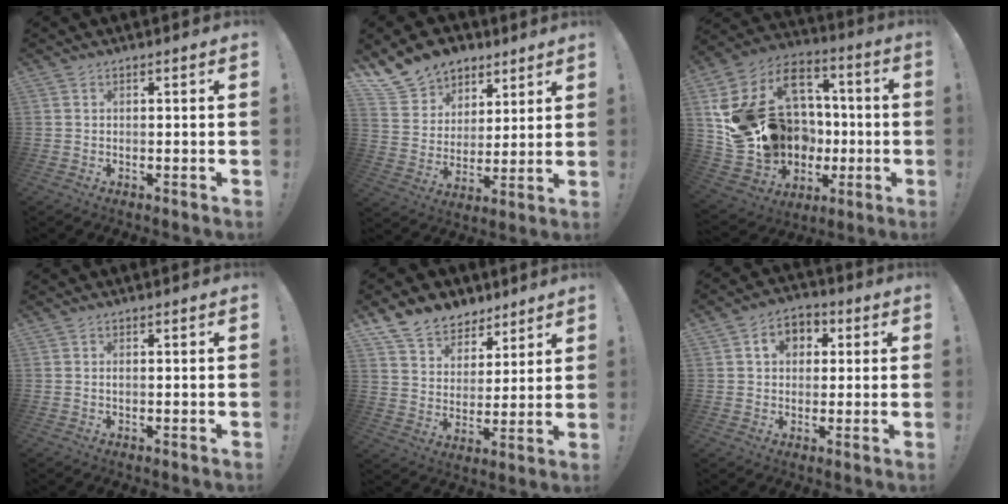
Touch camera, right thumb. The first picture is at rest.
{"total": 12.6, "force": [8.8, 8.5, 2.8], "torque": [-0.050, -0.067, 0.173]}
{"total": 25.2, "force": [1.3, 21.0, 13.9], "torque": [-0.246, -0.005, 0.089]}
{"total": 0.0}
{"total": 11.0, "force": [8.3, 6.9, 2.2], "torque": [-0.040, -0.065, 0.162]}
{"total": 7.7, "force": [2.0, 6.0, 4.3], "torque": [-0.062, 0.007, 0.036]}